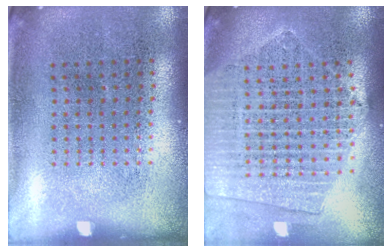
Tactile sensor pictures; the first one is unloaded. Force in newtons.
{"total": 2.0, "press": 1.9, "slide": 0.8}